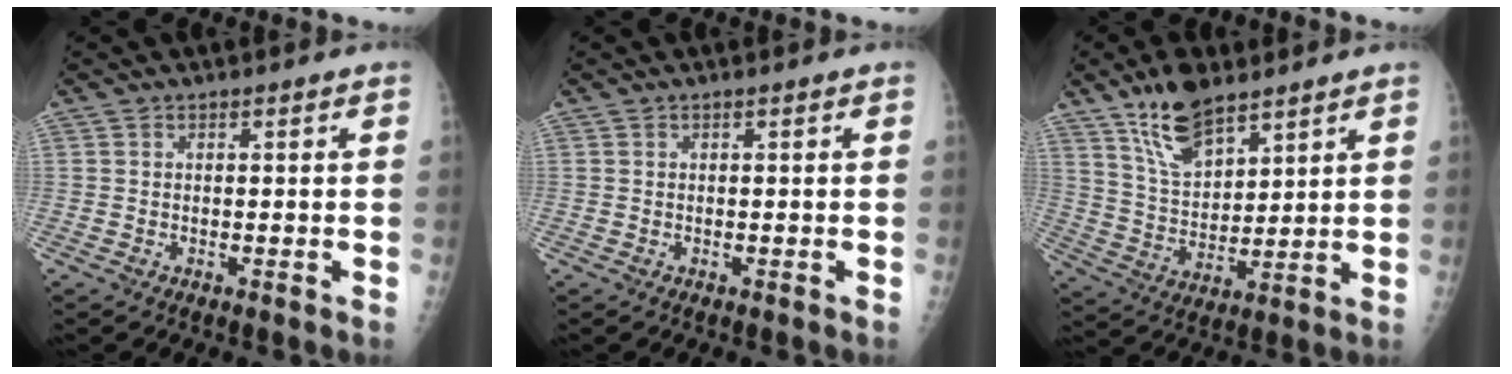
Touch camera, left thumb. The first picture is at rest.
{"total": 0.0}
{"total": 11.2, "force": [8.0, 4.7, 6.4], "torque": [-0.097, -0.045, 0.159]}